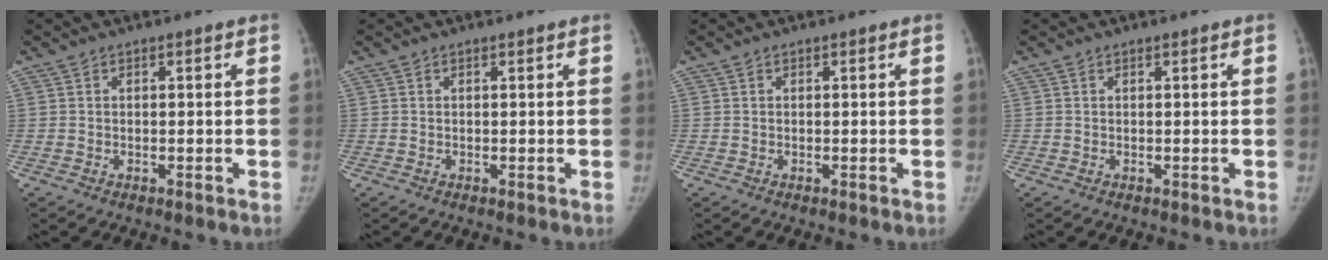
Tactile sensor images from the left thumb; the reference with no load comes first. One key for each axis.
{"total": 0.0}
{"total": 0.0}
{"total": 0.0}